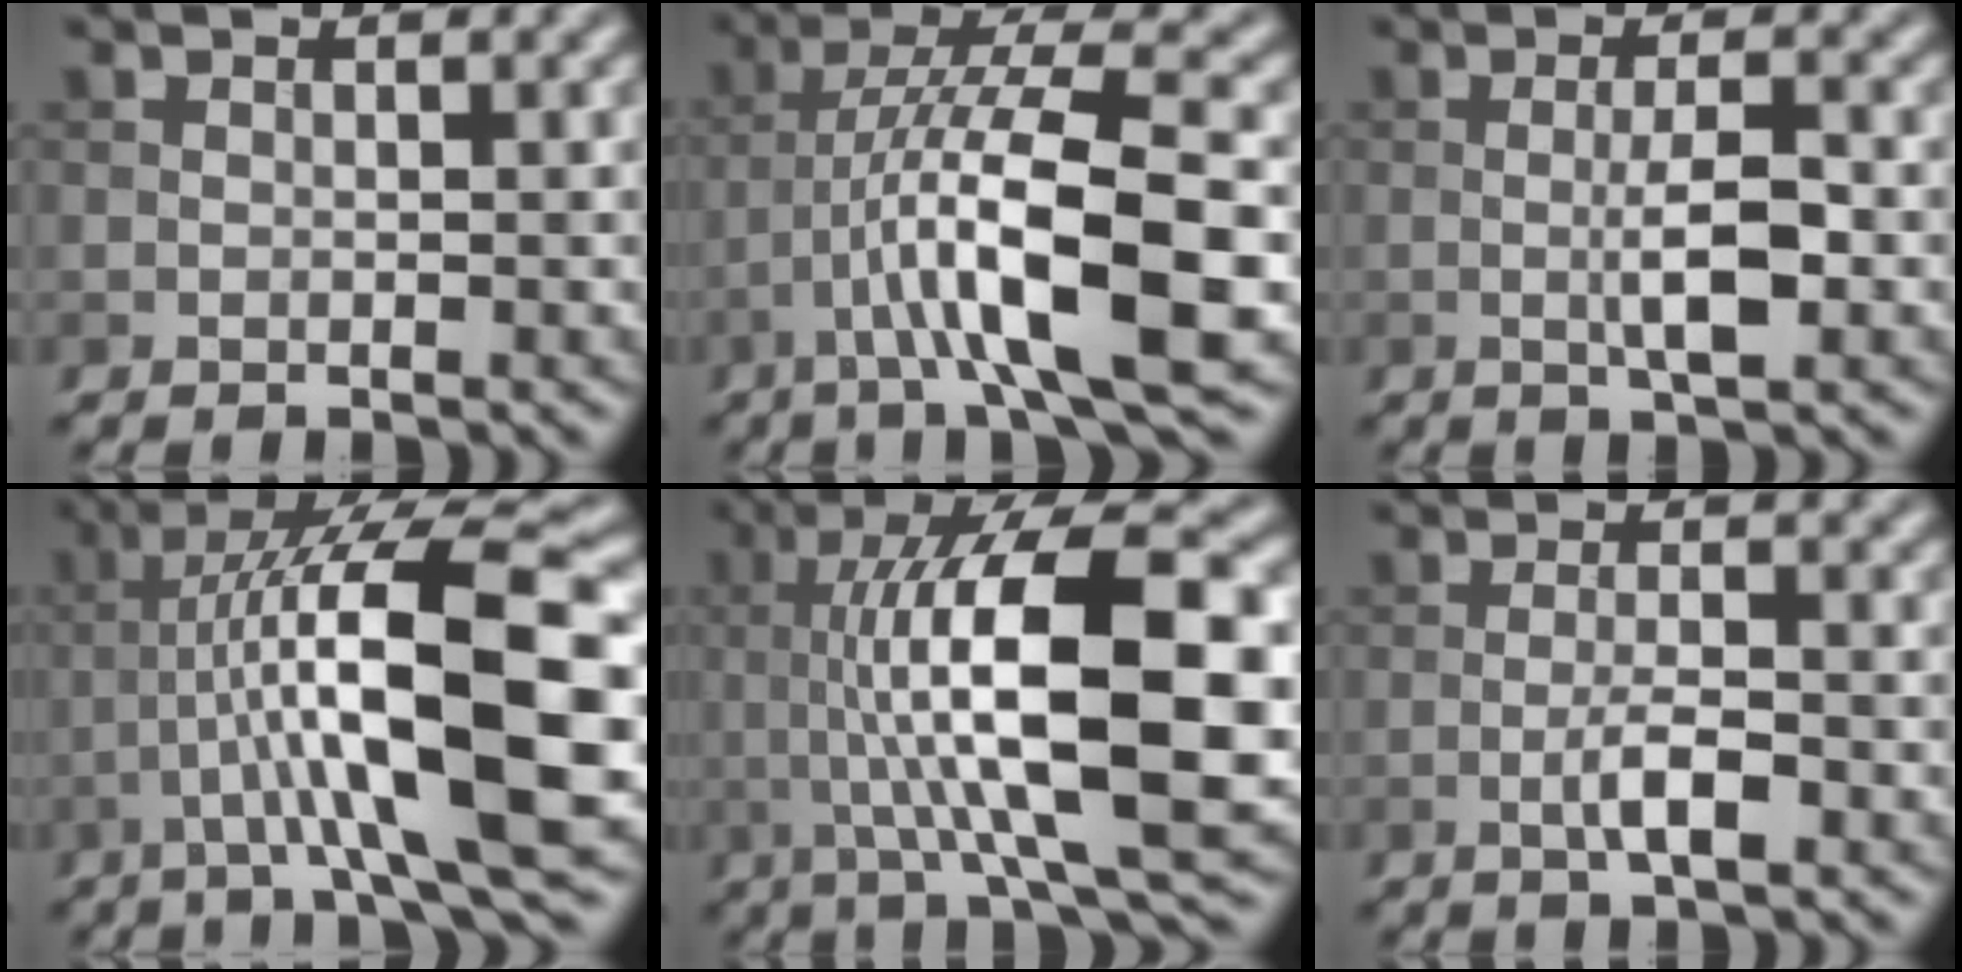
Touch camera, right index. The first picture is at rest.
{"total": 10.3, "force": [-3.4, 2.0, 9.5], "torque": [-0.160, 0.021, -0.058]}
{"total": 3.6, "force": [-0.6, 0.7, 3.5], "torque": [-0.064, -0.001, -0.013]}
{"total": 13.5, "force": [-2.0, 2.5, 13.1], "torque": [-0.220, 0.027, -0.026]}
{"total": 13.8, "force": [0.5, 3.9, 13.2], "torque": [-0.200, 0.007, 0.006]}
{"total": 2.8, "force": [-1.1, 0.6, 2.5], "torque": [-0.047, 0.003, -0.023]}